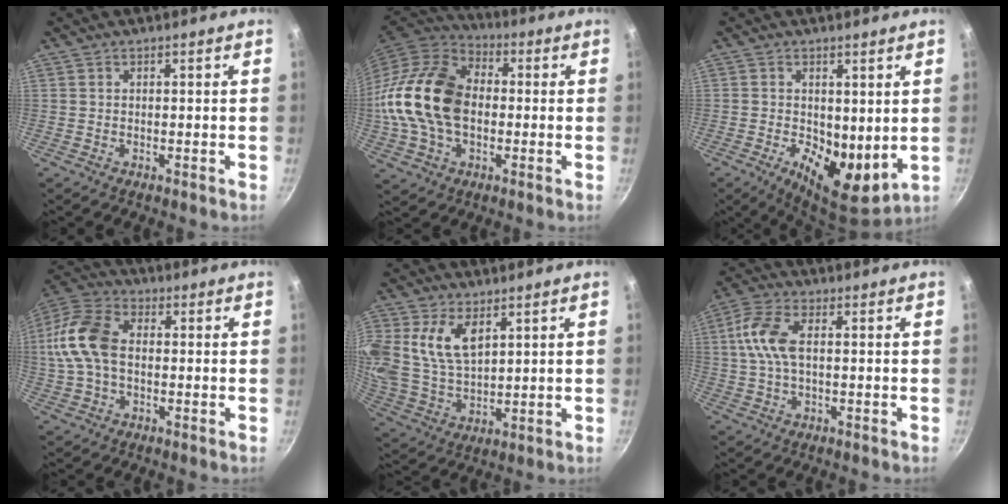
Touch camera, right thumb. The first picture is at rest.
{"total": 21.2, "force": [-0.6, 14.7, 15.3], "torque": [-0.284, 0.033, -0.018]}
{"total": 10.6, "force": [-0.5, 5.6, 9.0], "torque": [-0.112, -0.023, 0.001]}
{"total": 14.3, "force": [0.2, 9.3, 10.8], "torque": [-0.212, 0.034, -0.012]}
{"total": 12.6, "force": [4.8, 7.7, 8.8], "torque": [-0.170, -0.027, 0.102]}
{"total": 8.5, "force": [1.0, 4.4, 7.3], "torque": [-0.156, 0.017, 0.010]}